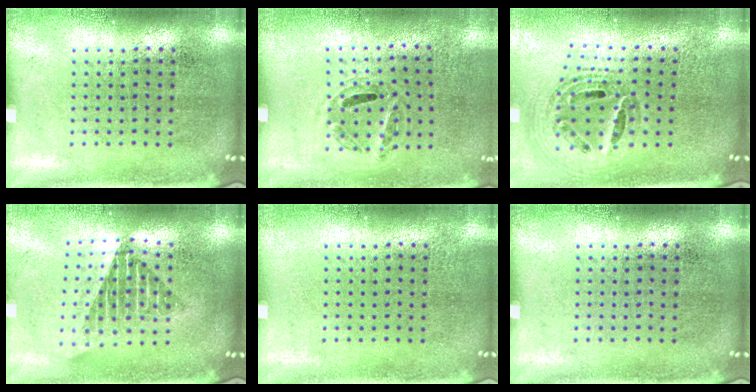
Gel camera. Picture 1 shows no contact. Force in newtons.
{"total": 1.1, "press": 0.7, "slide": 0.9}
{"total": 1.3, "press": 1.2, "slide": 0.5}
{"total": 1.6, "press": 1.3, "slide": 0.9}
{"total": 0.0}
{"total": 0.0}